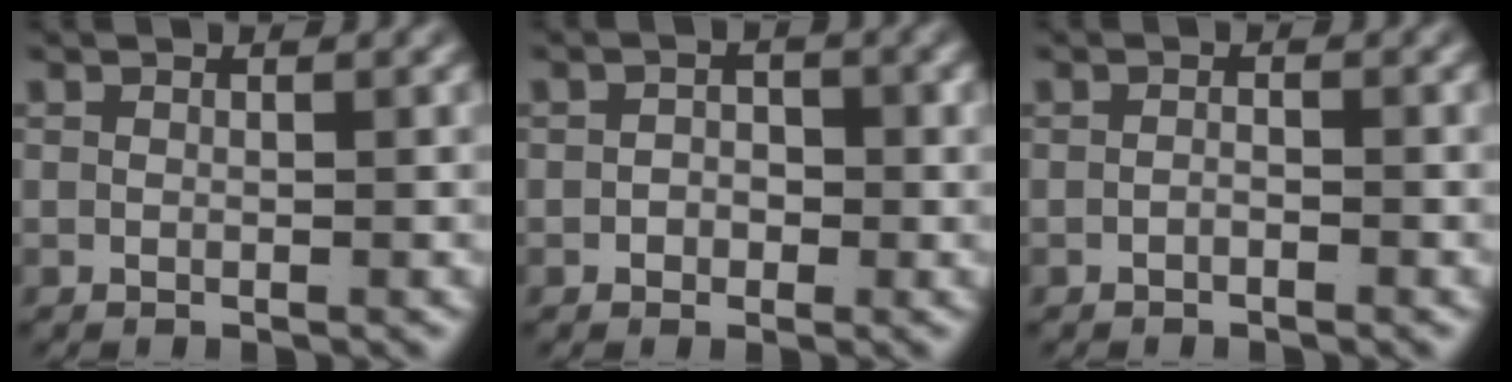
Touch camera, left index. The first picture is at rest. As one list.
[{"total": 1.3, "force": [-0.8, 0.9, 0.6], "torque": [0.001, -0.004, -0.014]}, {"total": 0.8, "force": [-0.7, -0.1, 0.2], "torque": [-0.006, -0.004, -0.012]}]